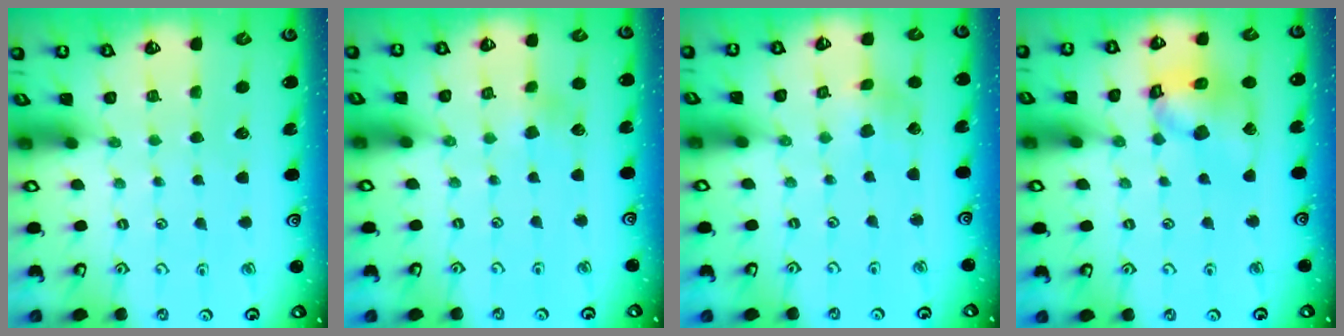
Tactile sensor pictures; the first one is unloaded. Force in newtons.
{"total": 3.1, "press": 3.0, "slide": 0.5}
{"total": 2.8, "press": 2.8, "slide": 0.1}
{"total": 14.4, "press": 14.2, "slide": 2.2}